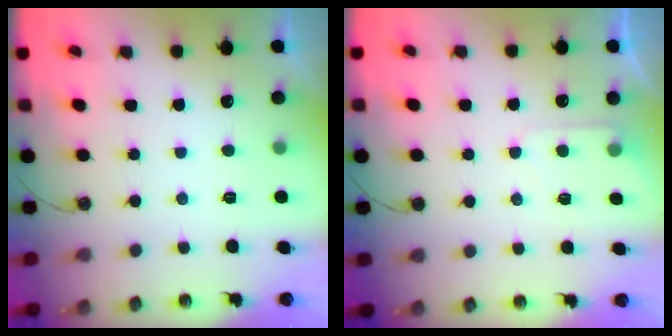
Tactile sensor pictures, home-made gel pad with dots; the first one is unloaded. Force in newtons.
{"total": 6.0, "press": 6.0, "slide": 0.8}